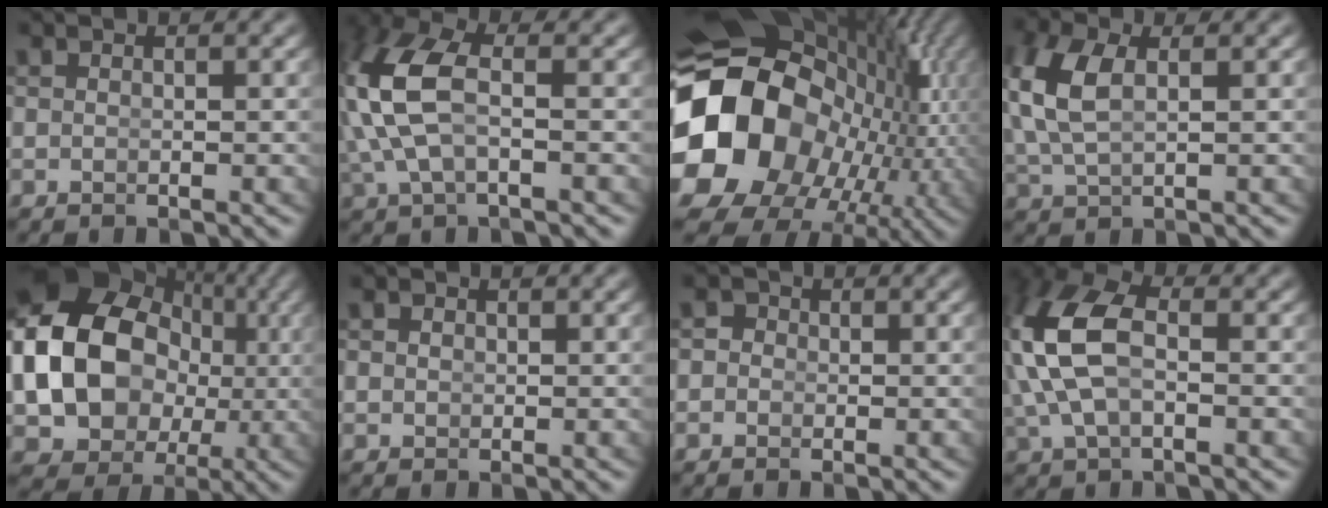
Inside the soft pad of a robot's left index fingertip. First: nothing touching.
{"total": 6.7, "force": [0.8, 3.8, 5.5], "torque": [-0.151, -0.019, 0.026]}
{"total": 27.8, "force": [-0.7, 20.2, 19.1], "torque": [-0.307, -0.055, -0.004]}
{"total": 4.4, "force": [1.0, 2.3, 3.6], "torque": [-0.097, -0.012, 0.032]}
{"total": 19.7, "force": [1.8, 16.1, 11.3], "torque": [-0.250, -0.063, 0.044]}
{"total": 0.7, "force": [0.1, 0.6, 0.3], "torque": [-0.011, -0.015, 0.009]}
{"total": 1.7, "force": [-0.1, 1.6, 0.4], "torque": [0.002, 0.000, -0.010]}
{"total": 7.4, "force": [1.0, 4.4, 5.9], "torque": [-0.150, -0.013, 0.027]}